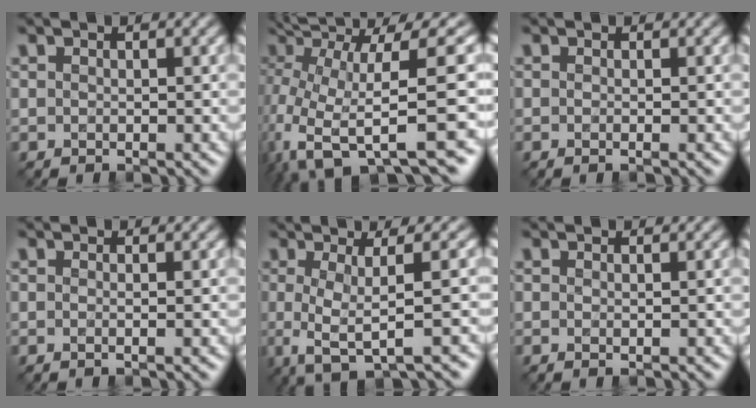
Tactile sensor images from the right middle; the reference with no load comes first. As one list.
[{"total": 11.9, "force": [0.8, 2.9, 11.5], "torque": [-0.220, 0.015, 0.037]}, {"total": 0.7, "force": [-0.1, 0.2, 0.6], "torque": [-0.012, -0.010, -0.008]}, {"total": 1.2, "force": [0.1, 0.5, 1.1], "torque": [-0.008, -0.011, -0.018]}, {"total": 5.8, "force": [-0.6, 1.3, 5.6], "torque": [-0.079, -0.001, -0.016]}, {"total": 0.6, "force": [0.1, 0.2, 0.5], "torque": [-0.013, -0.008, -0.007]}]